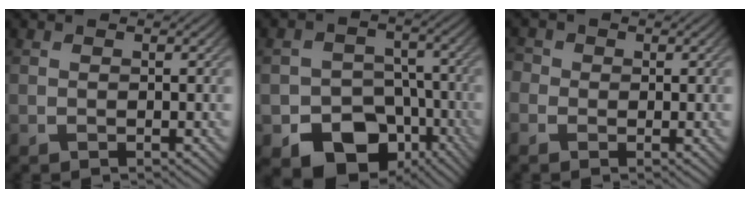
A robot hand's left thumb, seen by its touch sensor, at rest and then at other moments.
{"total": 12.2, "force": [-6.9, 8.5, 5.4], "torque": [-0.087, -0.025, -0.115]}
{"total": 2.2, "force": [0.0, 2.2, 0.5], "torque": [-0.010, 0.007, -0.019]}